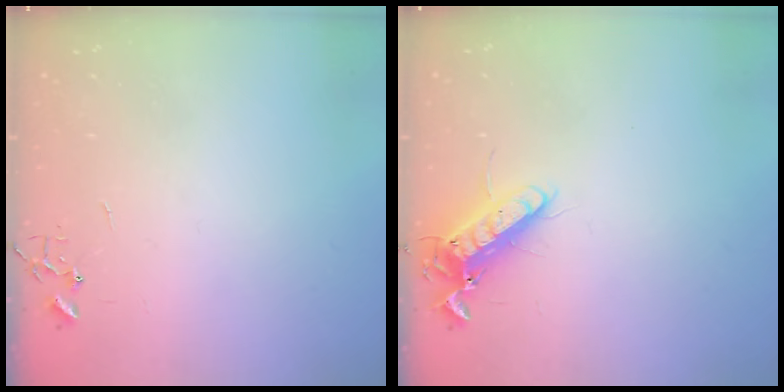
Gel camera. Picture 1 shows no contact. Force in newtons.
{"total": 12.4, "press": 12.3, "slide": 2.0}